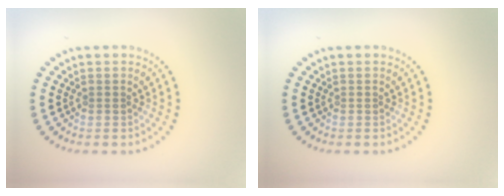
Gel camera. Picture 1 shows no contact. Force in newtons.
{"total": 0.0}